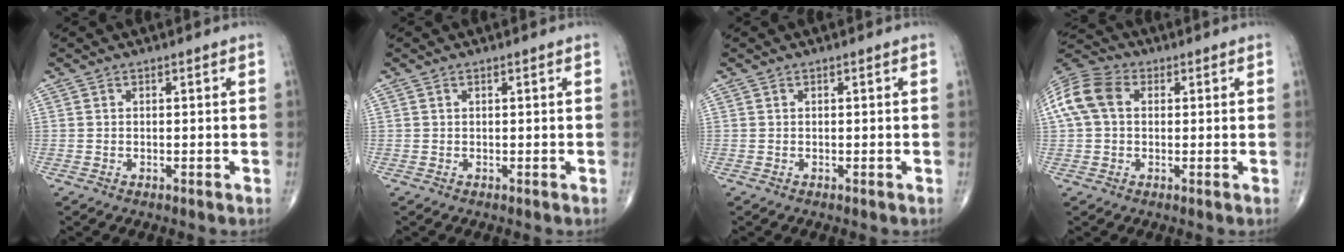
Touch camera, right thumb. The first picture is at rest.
{"total": 0.0}
{"total": 0.0}
{"total": 10.7, "force": [1.9, 7.7, 7.2], "torque": [-0.154, 0.032, 0.029]}